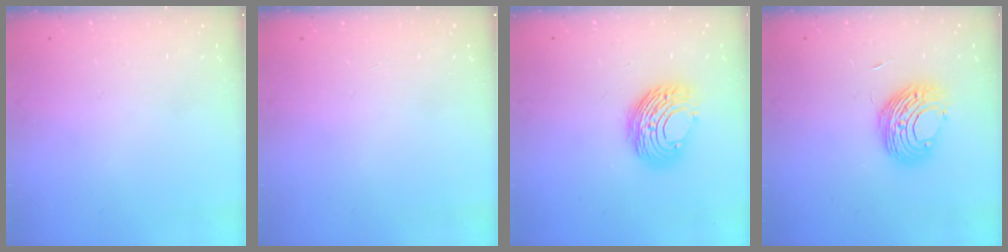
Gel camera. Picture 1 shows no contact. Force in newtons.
{"total": 0.0}
{"total": 11.0, "press": 11.0, "slide": 0.4}
{"total": 10.0, "press": 10.0, "slide": 0.5}